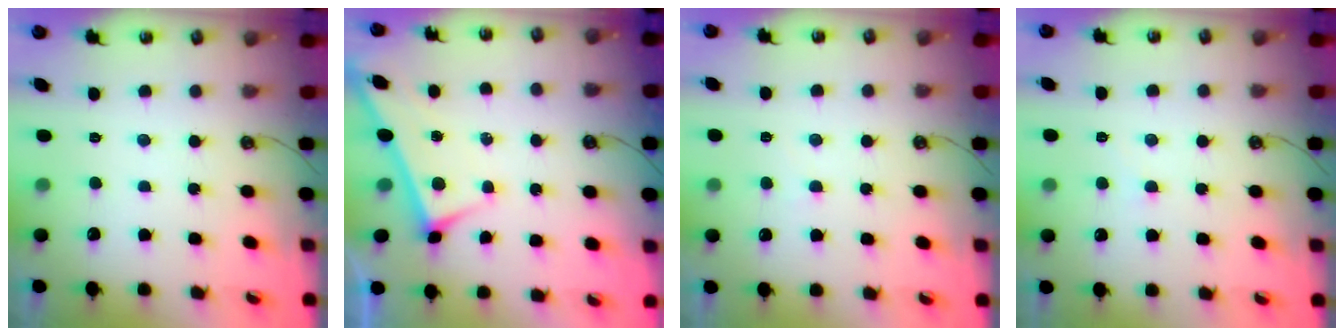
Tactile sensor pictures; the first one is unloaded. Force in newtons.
{"total": 2.9, "press": 2.9, "slide": 0.3}
{"total": 1.3, "press": 1.3, "slide": 0.4}
{"total": 0.5, "press": 0.2, "slide": 0.5}